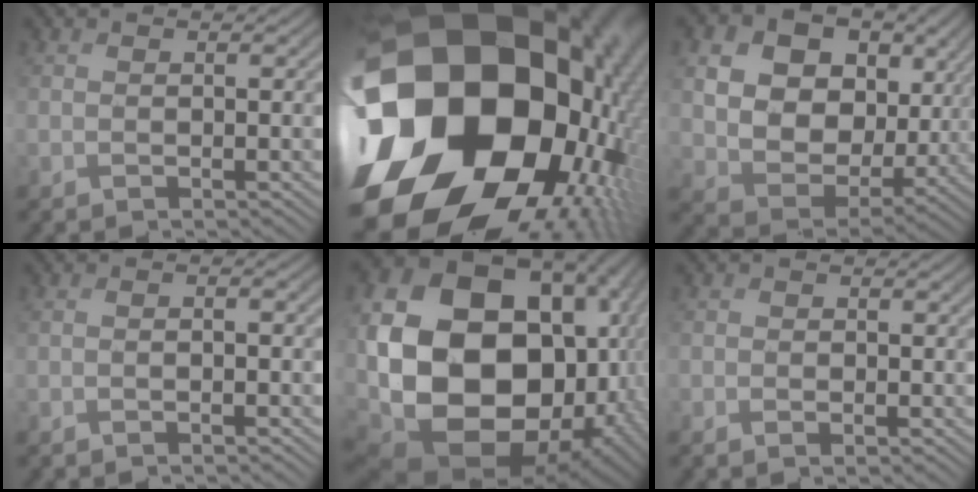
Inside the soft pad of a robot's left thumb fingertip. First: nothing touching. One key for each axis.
{"total": 25.7, "fx": -2.2, "fy": 21.0, "fz": 14.6, "tx": -0.285, "ty": -0.058, "tz": -0.067}
{"total": 14.6, "fx": 4.2, "fy": 11.1, "fz": 8.6, "tx": -0.199, "ty": -0.004, "tz": 0.096}
{"total": 1.7, "fx": -0.6, "fy": 0.4, "fz": 1.5, "tx": -0.028, "ty": 0.002, "tz": -0.014}
{"total": 25.2, "fx": 0.8, "fy": 19.0, "fz": 16.5, "tx": -0.378, "ty": -0.054, "tz": 0.032}
{"total": 1.5, "fx": -0.5, "fy": 1.2, "fz": 0.7, "tx": -0.011, "ty": -0.006, "tz": -0.010}